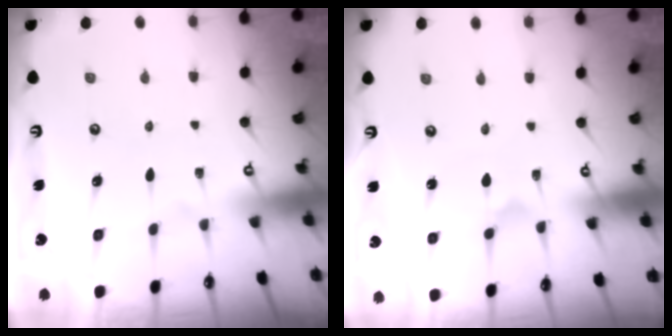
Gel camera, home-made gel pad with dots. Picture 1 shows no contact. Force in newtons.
{"total": 2.4, "press": 2.4, "slide": 0.2}